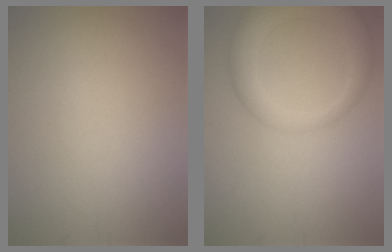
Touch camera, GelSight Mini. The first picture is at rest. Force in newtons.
{"total": 5.5, "press": 5.5, "slide": 0.3}